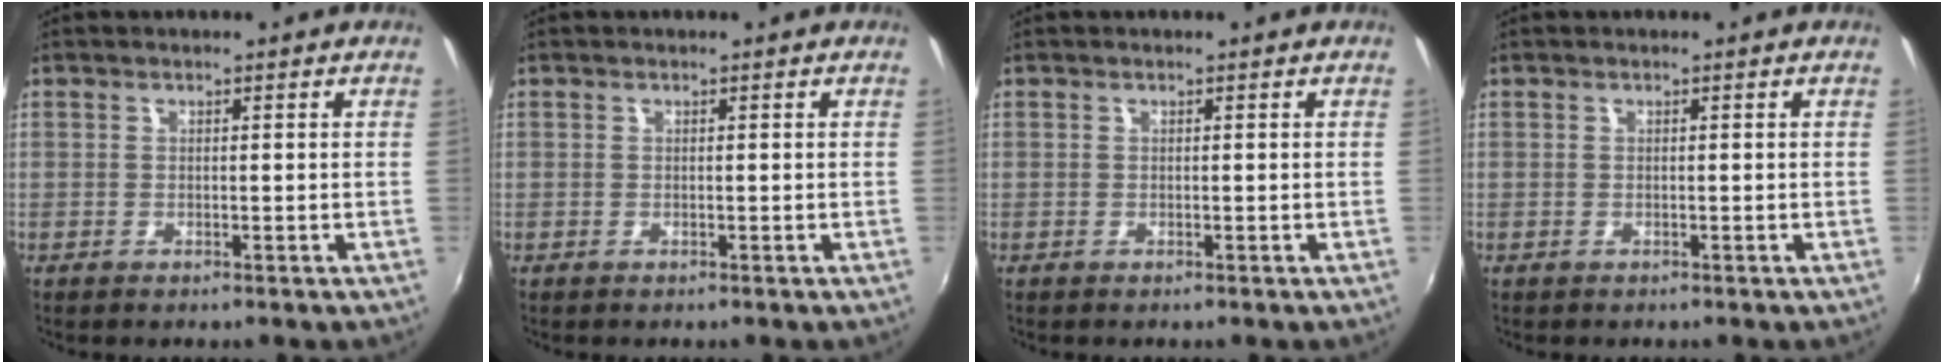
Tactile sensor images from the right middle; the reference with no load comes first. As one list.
[{"total": 0.0}, {"total": 0.0}, {"total": 0.0}]